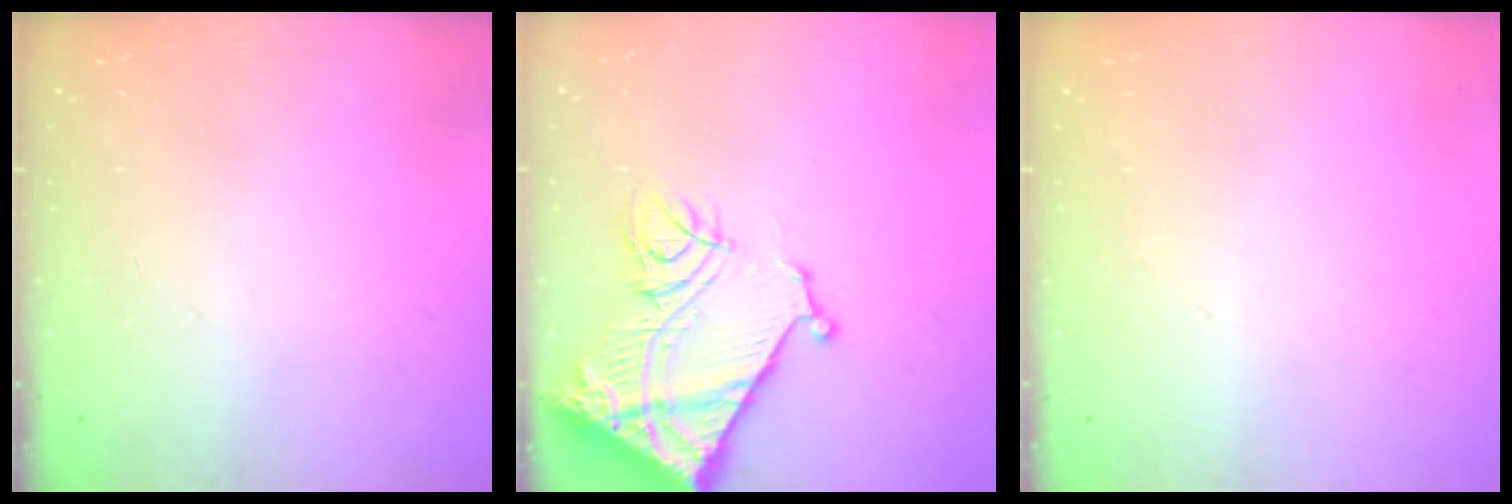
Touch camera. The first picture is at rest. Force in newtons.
{"total": 17.0, "press": 16.8, "slide": 2.0}
{"total": 0.0}